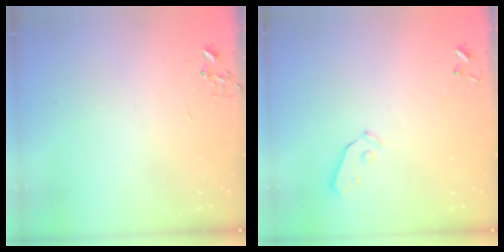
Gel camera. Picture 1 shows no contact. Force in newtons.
{"total": 3.8, "press": 3.8, "slide": 0.4}